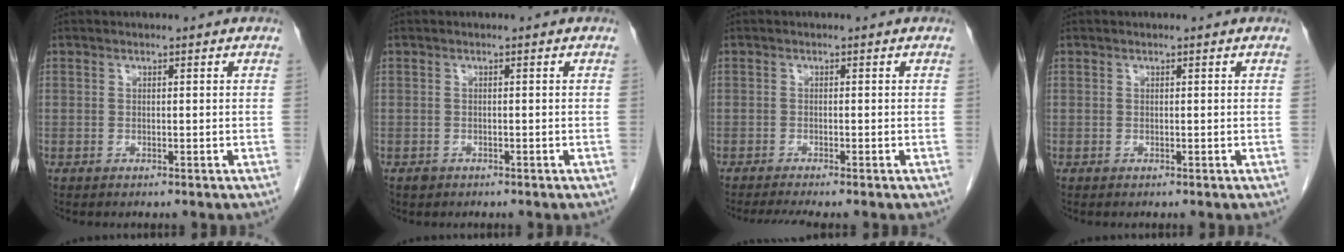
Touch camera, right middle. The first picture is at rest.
{"total": 0.8, "force": [-0.5, 0.6, 0.1], "torque": [-0.007, 0.001, -0.007]}
{"total": 4.1, "force": [-3.4, -0.1, 2.2], "torque": [-0.030, -0.009, -0.054]}
{"total": 0.0}